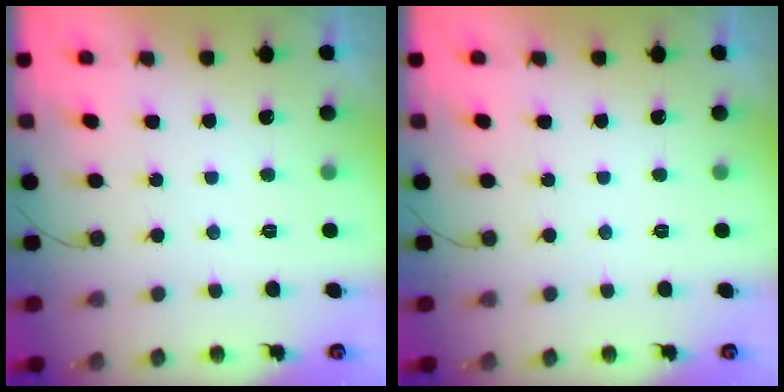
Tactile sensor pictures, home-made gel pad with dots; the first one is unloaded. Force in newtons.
{"total": 0.0}